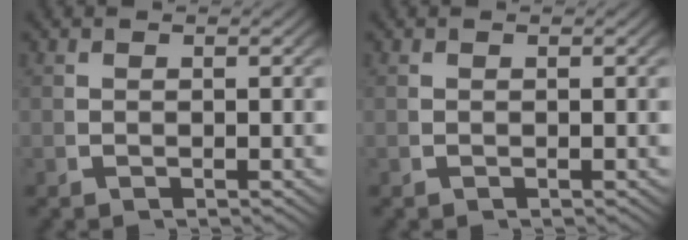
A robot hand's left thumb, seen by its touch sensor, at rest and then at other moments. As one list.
[{"total": 0.0}]